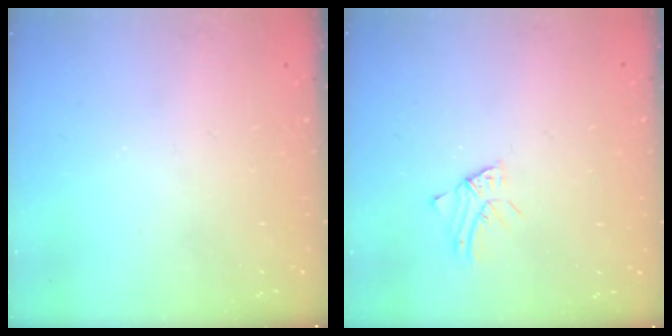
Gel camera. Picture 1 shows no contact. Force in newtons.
{"total": 1.6, "press": 1.6, "slide": 0.1}